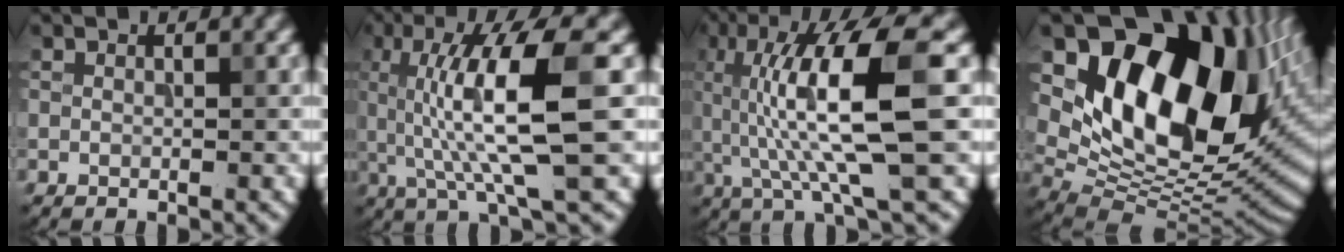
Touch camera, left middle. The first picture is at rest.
{"total": 9.6, "force": [0.9, 2.2, 9.3], "torque": [-0.143, 0.003, 0.019]}
{"total": 11.0, "force": [0.7, 2.2, 10.8], "torque": [-0.183, 0.008, 0.018]}
{"total": 16.7, "force": [6.0, 10.2, 11.8], "torque": [-0.178, 0.004, 0.108]}